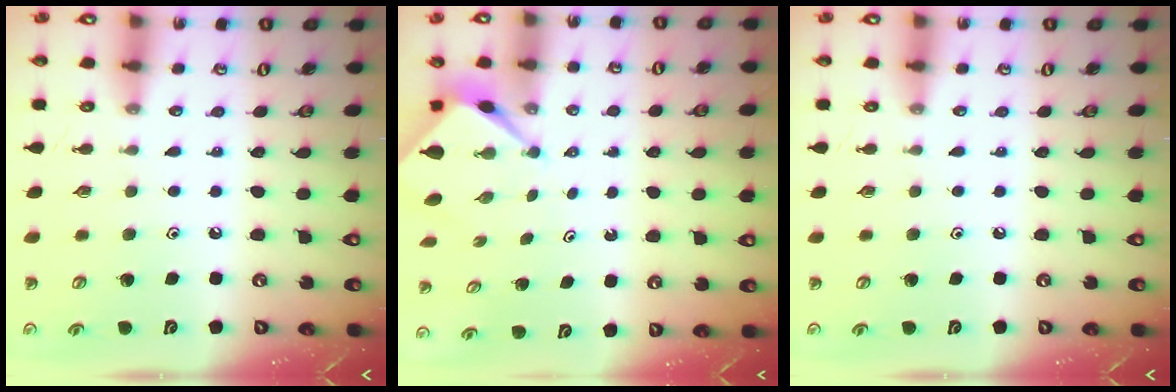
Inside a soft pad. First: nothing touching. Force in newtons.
{"total": 2.6, "press": 2.6, "slide": 0.1}
{"total": 0.0}